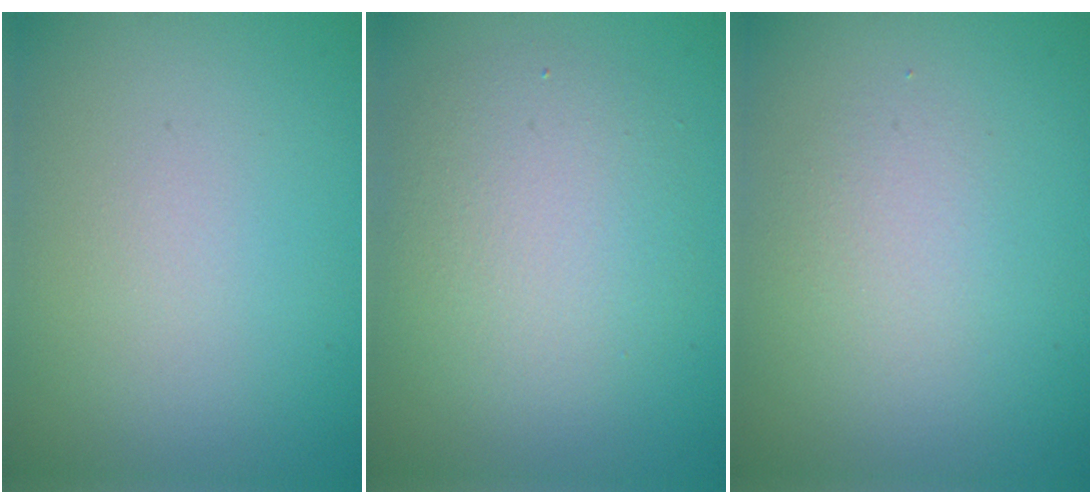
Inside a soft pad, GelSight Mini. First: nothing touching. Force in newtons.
{"total": 4.5, "press": 4.5, "slide": 0.2}
{"total": 1.6, "press": 1.6, "slide": 0.1}